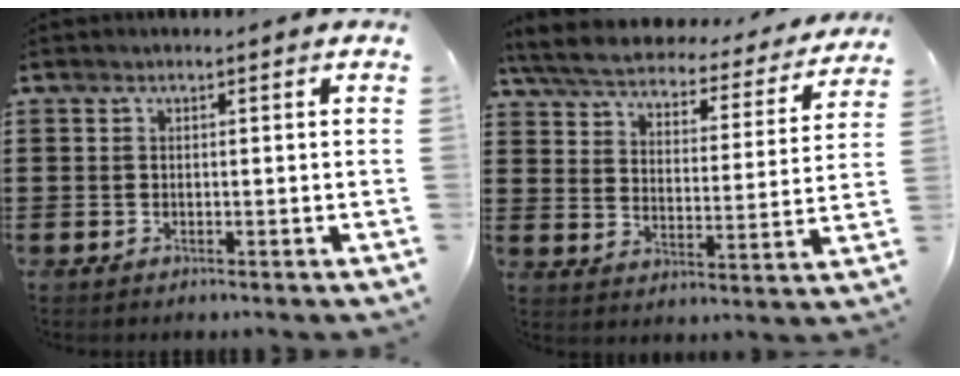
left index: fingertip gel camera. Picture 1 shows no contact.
{"total": 4.8, "force": [4.5, 0.7, 1.6], "torque": [-0.054, -0.028, 0.072]}